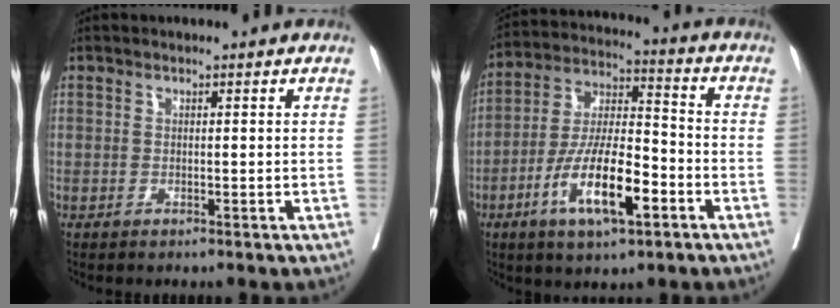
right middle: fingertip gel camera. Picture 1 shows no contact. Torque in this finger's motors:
{"motor_torque": [1.67, -0.47, 0.84, 0.11]}